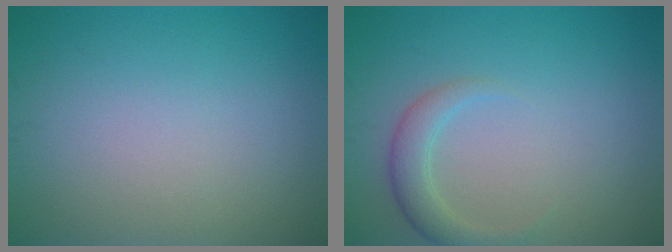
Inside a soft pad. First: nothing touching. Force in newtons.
{"total": 2.4, "press": 2.4, "slide": 0.2}